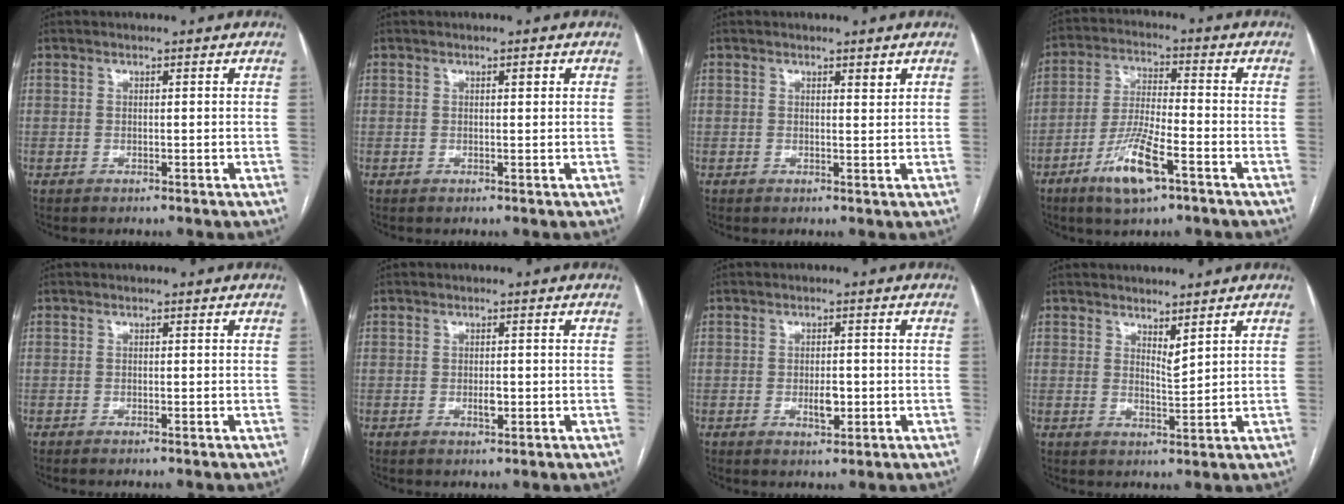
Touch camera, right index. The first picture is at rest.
{"total": 0.8, "force": [0.3, 0.2, 0.6], "torque": [-0.009, 0.001, 0.003]}
{"total": 1.1, "force": [0.8, 0.3, 0.7], "torque": [-0.011, -0.005, 0.011]}
{"total": 10.0, "force": [-5.5, 1.8, 8.2], "torque": [-0.165, -0.012, -0.101]}
{"total": 0.7, "force": [-0.6, -0.1, 0.3], "torque": [-0.004, 0.000, -0.009]}
{"total": 1.7, "force": [-0.3, 0.7, 1.5], "torque": [-0.025, -0.002, -0.003]}
{"total": 3.0, "force": [-0.6, 1.3, 2.6], "torque": [-0.042, -0.001, -0.007]}
{"total": 2.4, "force": [1.9, 0.3, 1.4], "torque": [-0.029, -0.016, 0.040]}